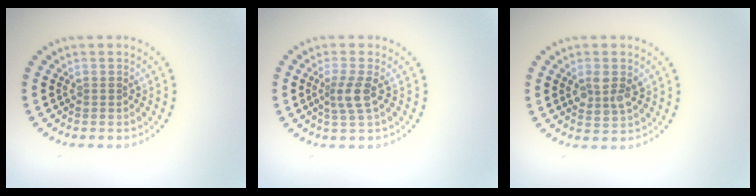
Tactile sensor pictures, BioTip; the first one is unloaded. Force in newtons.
{"total": 2.3, "press": 1.7, "slide": 1.5}
{"total": 2.4, "press": 2.4, "slide": 0.4}